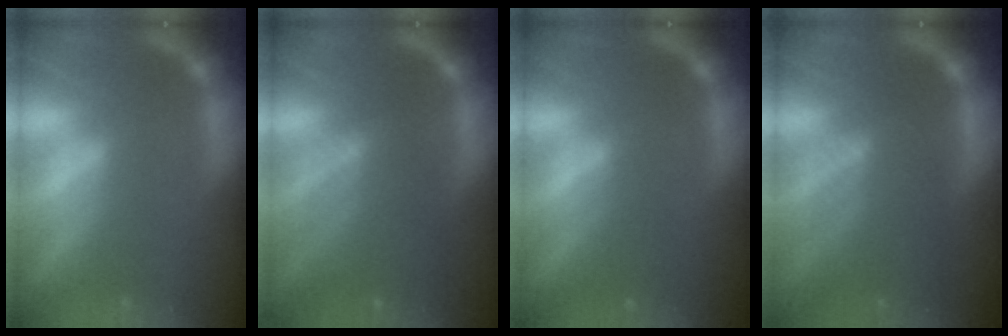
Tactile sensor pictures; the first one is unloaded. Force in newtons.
{"total": 6.5}
{"total": 1.9}
{"total": 6.6}